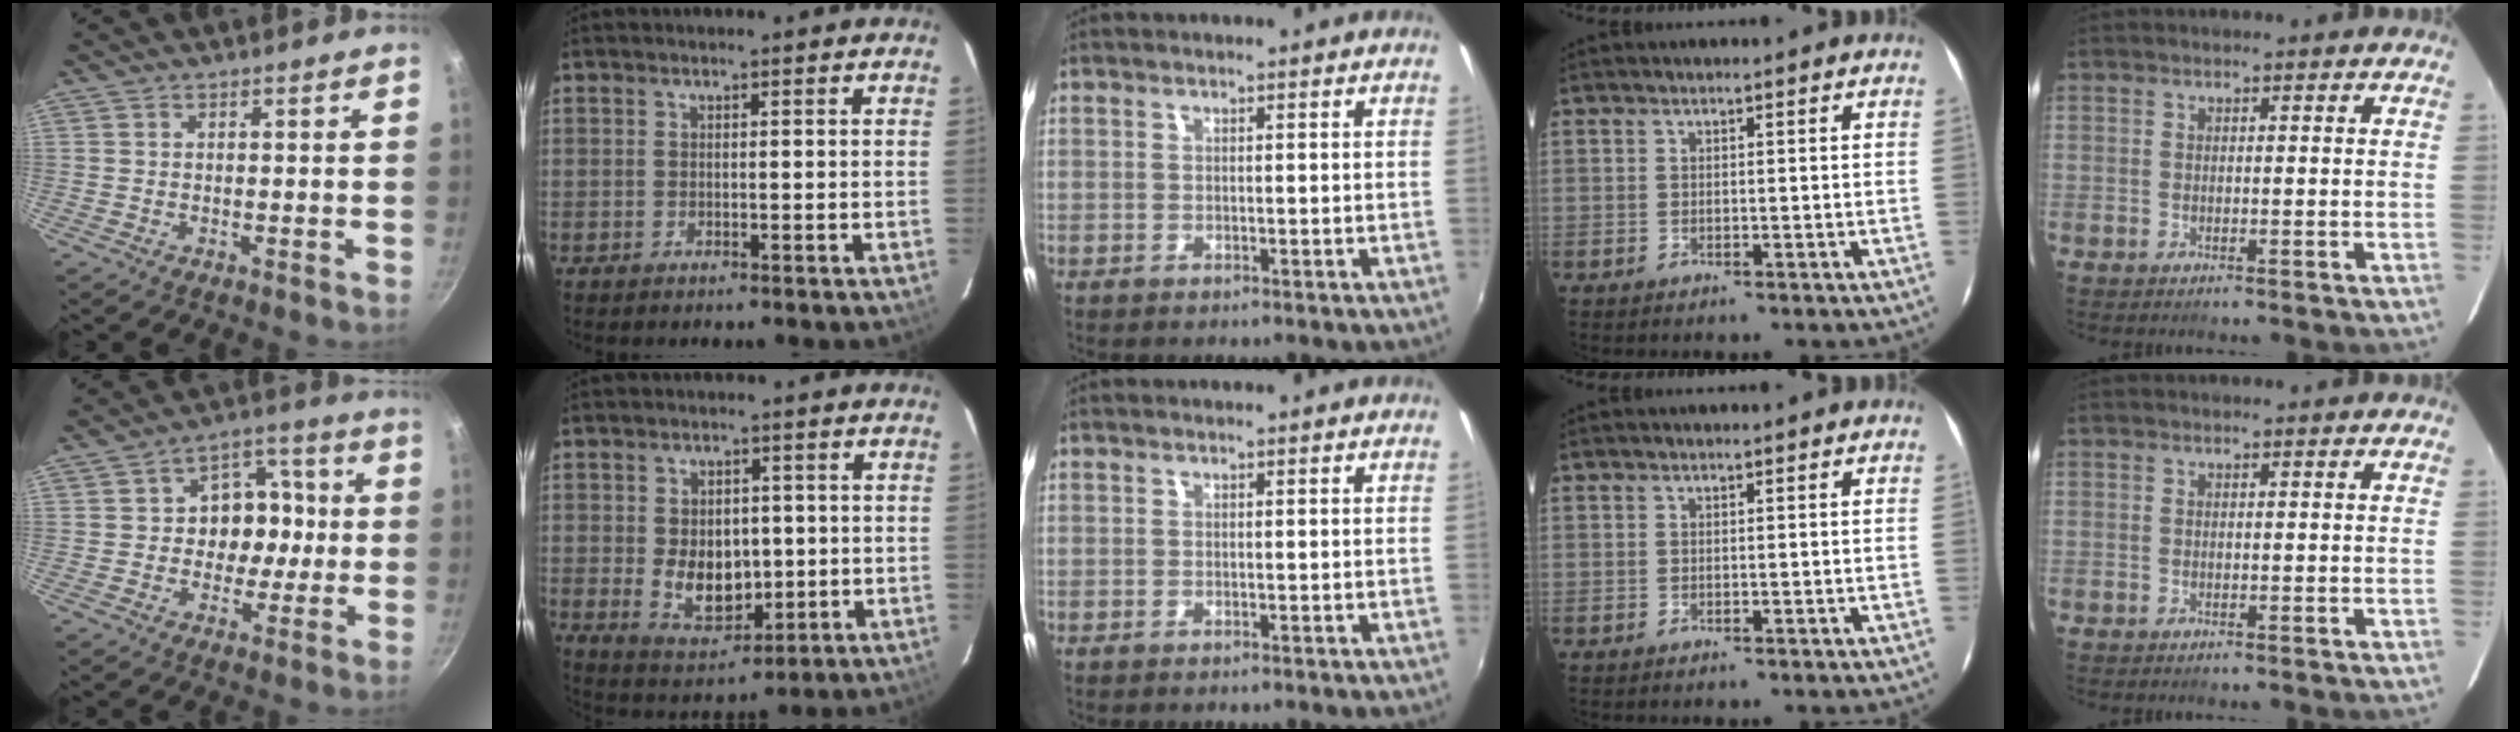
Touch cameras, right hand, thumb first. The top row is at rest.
{"thumb": {"total": 10.4, "force": [-0.4, 8.6, 5.9], "torque": [-0.030, 0.021, -0.016]}, "index": {"total": 9.4, "force": [-0.6, 6.6, 6.6], "torque": [-0.129, -0.010, 0.011]}}